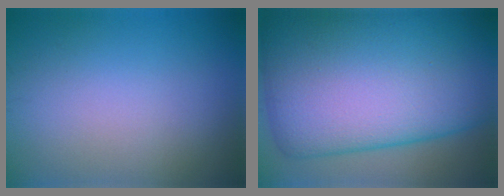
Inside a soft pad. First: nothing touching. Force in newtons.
{"total": 20.2, "press": 20.2, "slide": 0.5}